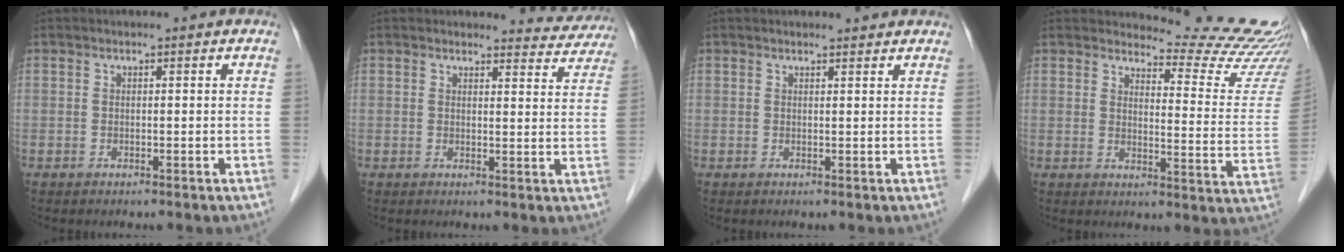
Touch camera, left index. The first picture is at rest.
{"total": 6.1, "force": [5.9, 1.4, -0.6], "torque": [0.021, -0.022, 0.046]}
{"total": 2.7, "force": [2.6, 0.4, 0.3], "torque": [-0.012, 0.005, 0.030]}
{"total": 17.0, "force": [16.9, 0.0, 1.9], "torque": [-0.011, -0.144, 0.172]}